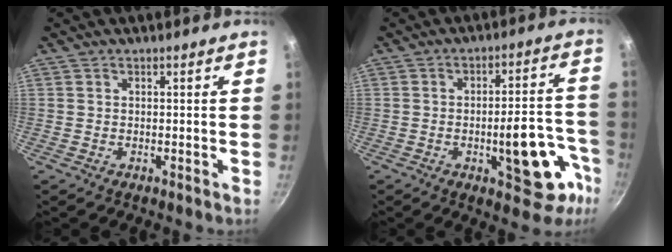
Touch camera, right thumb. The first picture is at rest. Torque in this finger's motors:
{"motor_torque": [2.93, 2.08, 1.44, -0.86, 0.24]}